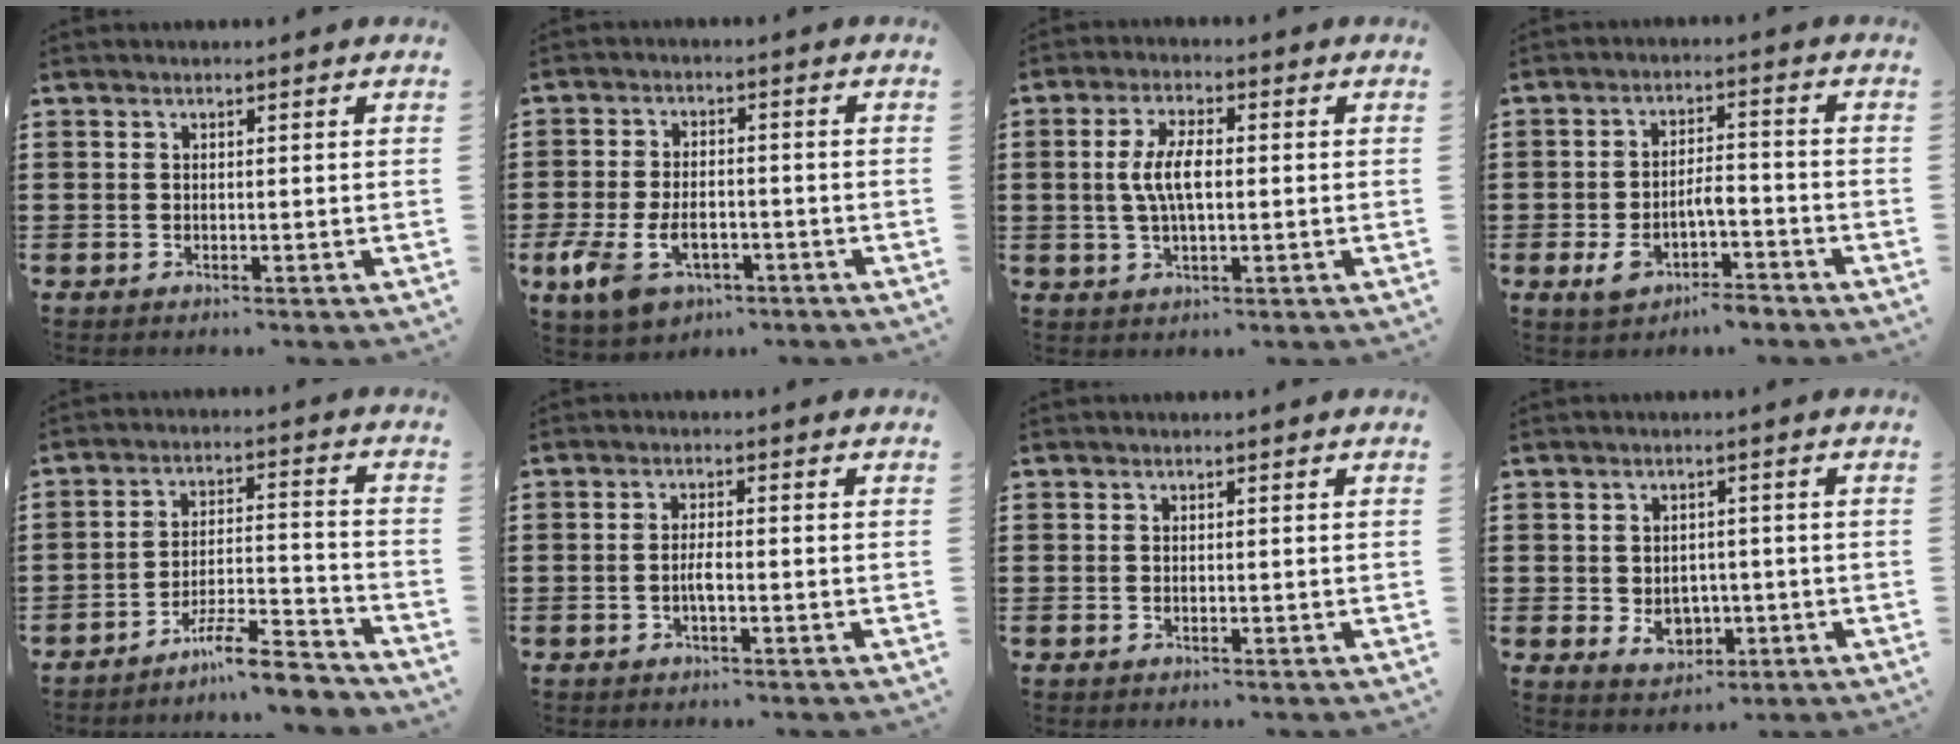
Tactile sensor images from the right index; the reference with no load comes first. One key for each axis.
{"total": 6.8, "fx": -3.1, "fy": 3.9, "fz": 4.7, "tx": -0.116, "ty": -0.003, "tz": -0.060}
{"total": 6.2, "fx": 0.2, "fy": 2.4, "fz": 5.7, "tx": -0.131, "ty": -0.001, "tz": -0.006}
{"total": 5.3, "fx": -3.0, "fy": 2.3, "fz": 3.7, "tx": -0.077, "ty": 0.009, "tz": -0.060}
{"total": 7.9, "fx": -7.0, "fy": 0.8, "fz": 3.6, "tx": -0.058, "ty": 0.013, "tz": -0.131}
{"total": 2.4, "fx": -0.8, "fy": 0.6, "fz": 2.3, "tx": -0.050, "ty": 0.001, "tz": -0.017}
{"total": 0.0}
{"total": 3.6, "fx": -0.6, "fy": 2.8, "fz": 2.1, "tx": -0.030, "ty": -0.002, "tz": -0.016}